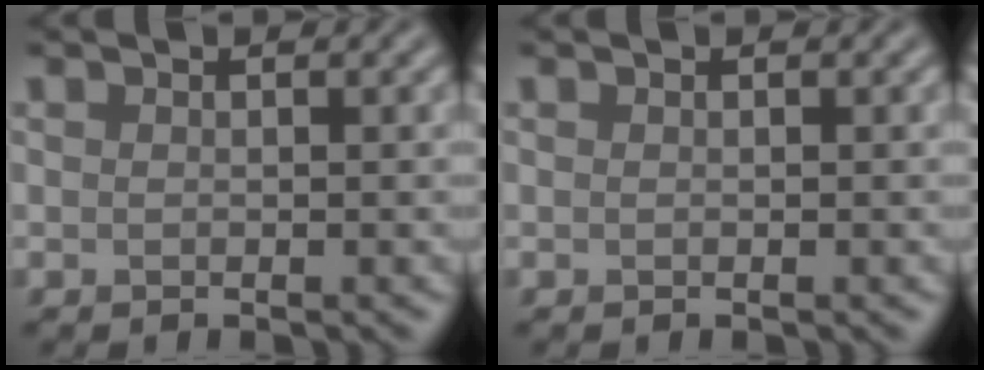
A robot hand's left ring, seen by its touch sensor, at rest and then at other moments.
{"total": 0.0}